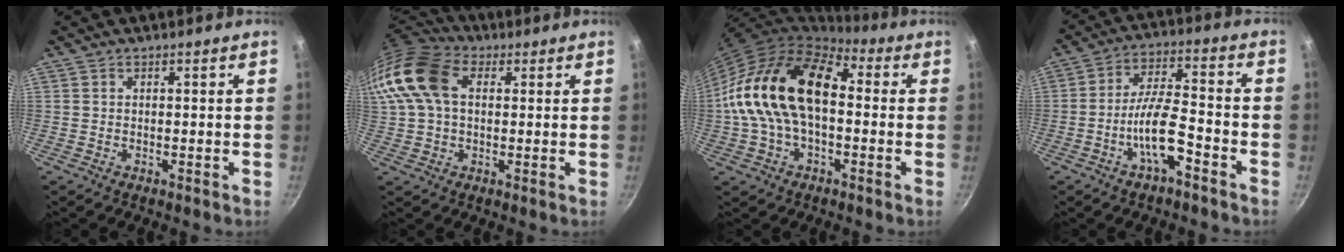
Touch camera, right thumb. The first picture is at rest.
{"total": 15.1, "force": [3.1, 10.2, 10.7], "torque": [-0.210, 0.026, 0.039]}
{"total": 20.2, "force": [0.3, 12.3, 16.0], "torque": [-0.278, 0.041, -0.009]}
{"total": 10.0, "force": [-4.8, 3.0, 8.2], "torque": [-0.146, 0.038, -0.091]}